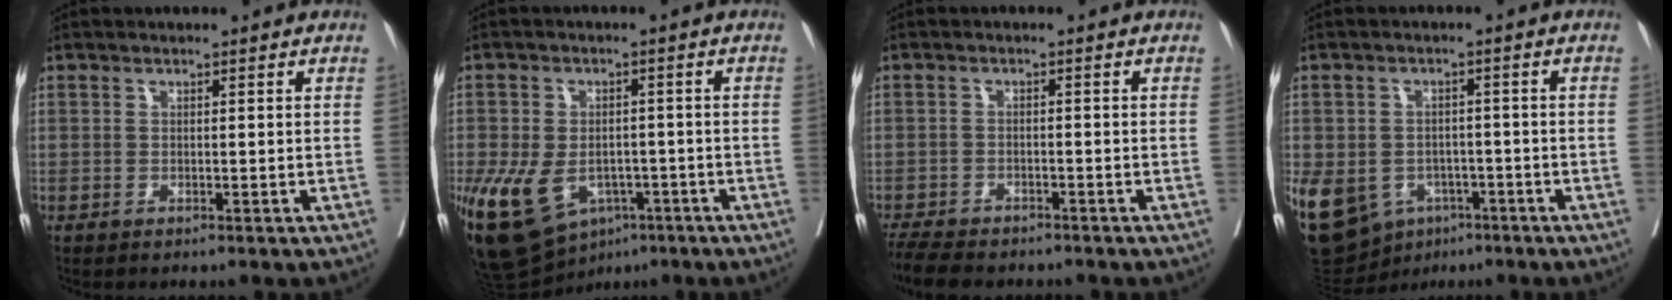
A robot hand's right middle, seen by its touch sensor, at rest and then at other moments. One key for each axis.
{"total": 14.8, "fx": -6.7, "fy": 9.8, "fz": 8.9, "tx": -0.197, "ty": -0.005, "tz": -0.097}
{"total": 8.6, "fx": -7.5, "fy": 2.5, "fz": 3.5, "tx": -0.064, "ty": -0.012, "tz": -0.117}
{"total": 24.1, "fx": -9.8, "fy": 19.2, "fz": 10.9, "tx": -0.355, "ty": -0.013, "tz": -0.136}